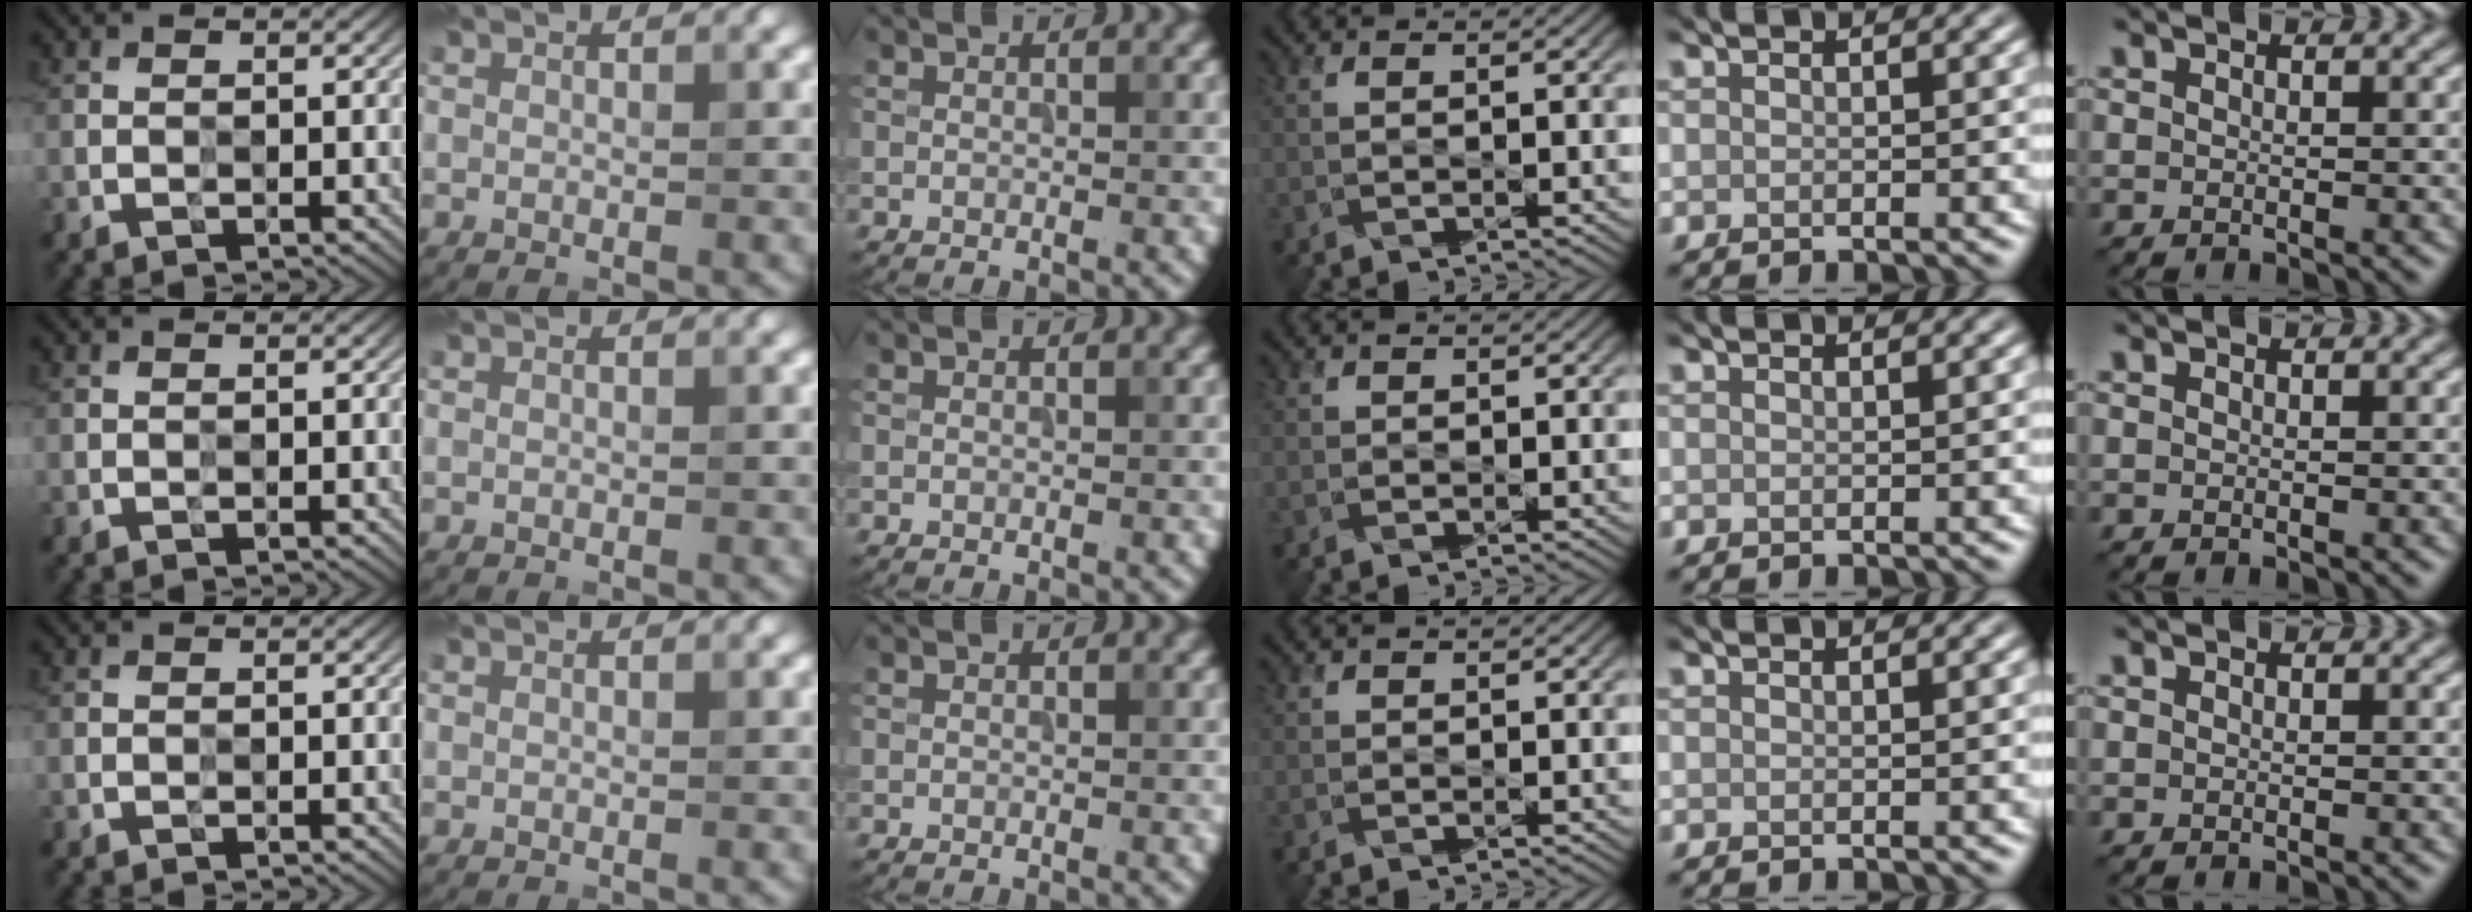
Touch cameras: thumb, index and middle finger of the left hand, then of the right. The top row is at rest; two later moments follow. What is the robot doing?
{"motion": "press", "object": "grip strengthener"}